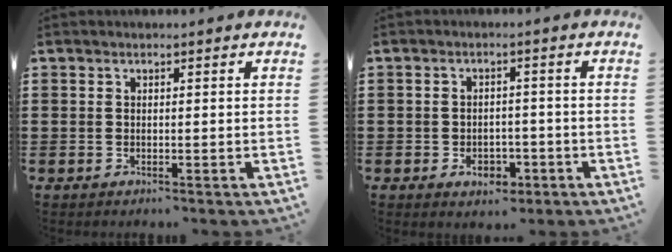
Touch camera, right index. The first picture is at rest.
{"total": 3.4, "force": [-1.6, 2.2, 2.1], "torque": [-0.031, -0.001, -0.031]}